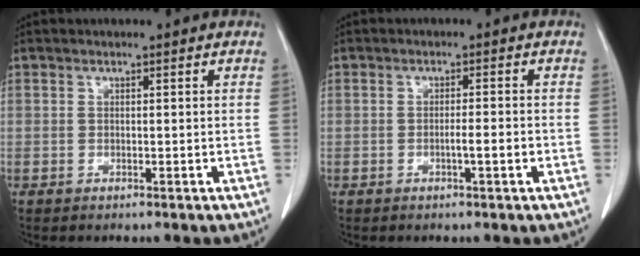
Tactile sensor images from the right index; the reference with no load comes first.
{"total": 2.2, "force": [-0.8, 0.0, 2.1], "torque": [-0.034, 0.000, -0.013]}